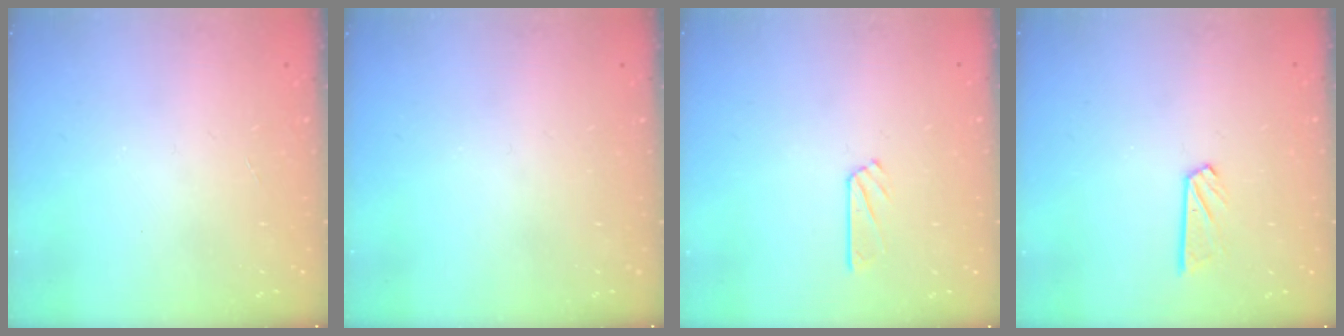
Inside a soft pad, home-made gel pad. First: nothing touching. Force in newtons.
{"total": 0.0}
{"total": 3.3, "press": 3.3, "slide": 0.3}
{"total": 4.7, "press": 4.7, "slide": 0.4}